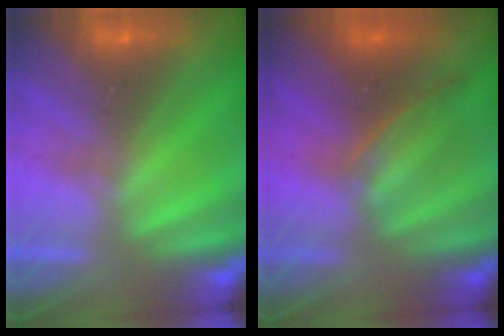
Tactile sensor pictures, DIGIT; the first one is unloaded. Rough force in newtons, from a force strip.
{"total": 4.4}